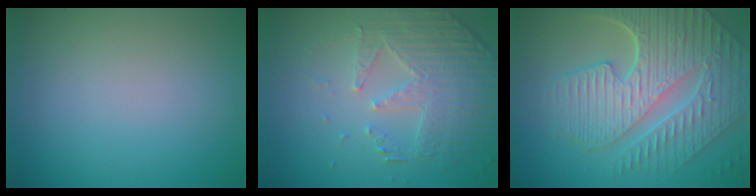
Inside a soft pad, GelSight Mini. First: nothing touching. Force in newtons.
{"total": 4.8, "press": 3.7, "slide": 3.1}
{"total": 9.2, "press": 6.2, "slide": 6.8}